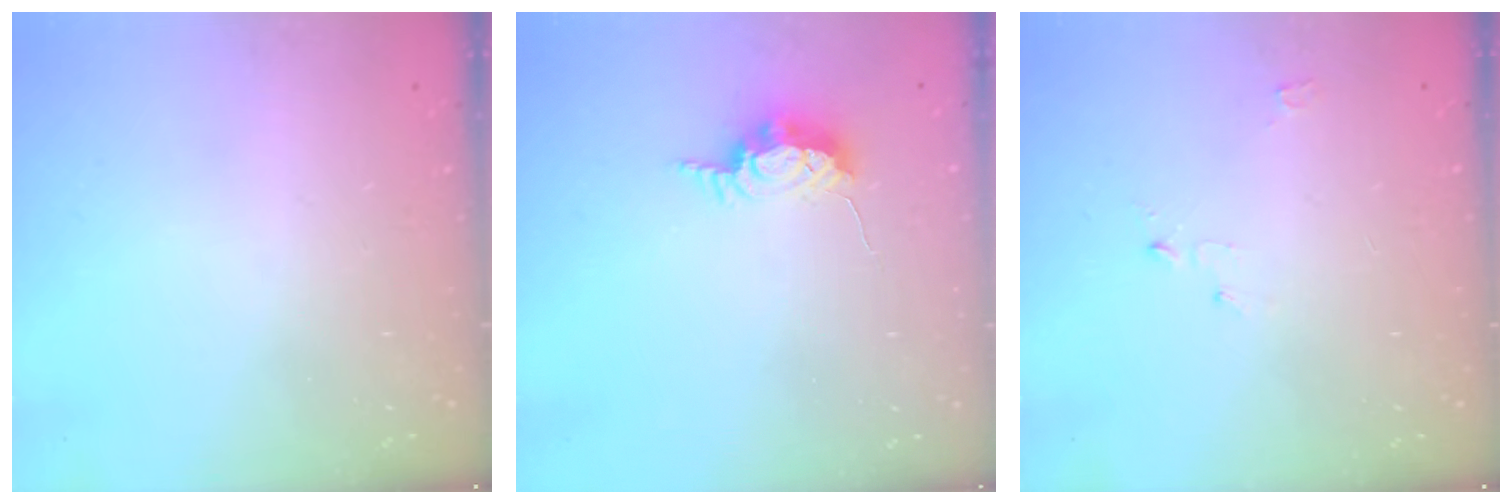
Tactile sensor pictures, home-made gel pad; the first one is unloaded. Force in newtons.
{"total": 6.6, "press": 6.6, "slide": 0.3}
{"total": 2.7, "press": 2.6, "slide": 0.3}